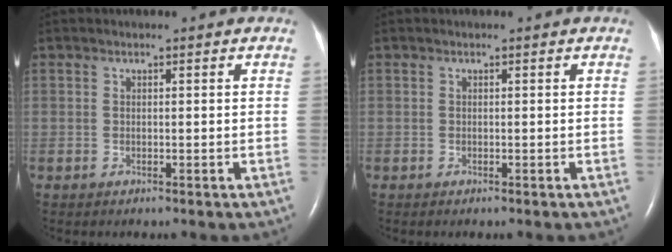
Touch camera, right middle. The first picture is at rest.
{"total": 0.0}